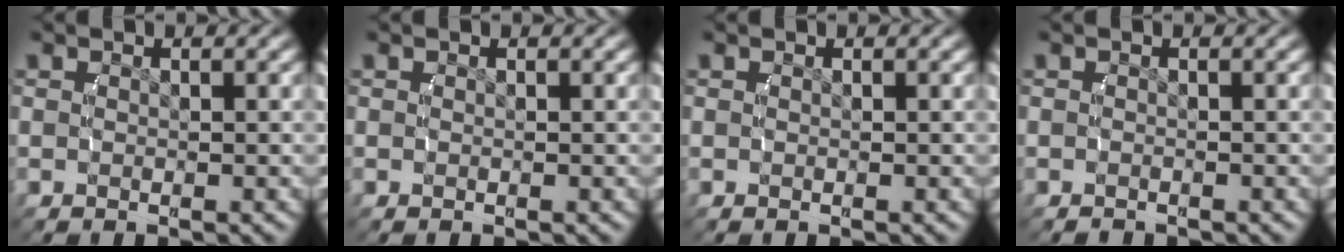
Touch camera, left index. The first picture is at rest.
{"total": 0.0}
{"total": 0.0}
{"total": 0.8, "force": [-0.8, -0.3, -0.2], "torque": [-0.001, -0.008, -0.009]}